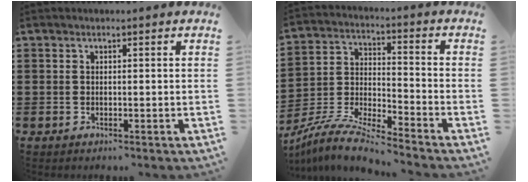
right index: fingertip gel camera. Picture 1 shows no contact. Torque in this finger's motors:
{"motor_torque": [0.93, 1.21, -0.14, 0.01]}